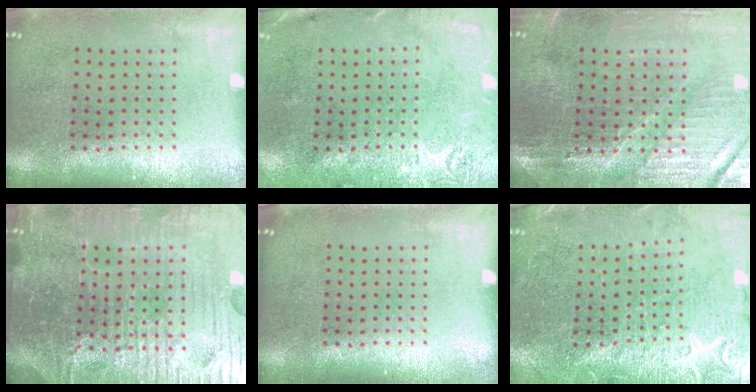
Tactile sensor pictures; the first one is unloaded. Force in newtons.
{"total": 2.7, "press": 2.2, "slide": 1.7}
{"total": 3.2, "press": 3.1, "slide": 0.4}
{"total": 6.2, "press": 5.7, "slide": 2.4}
{"total": 0.0}
{"total": 3.2, "press": 3.1, "slide": 1.0}